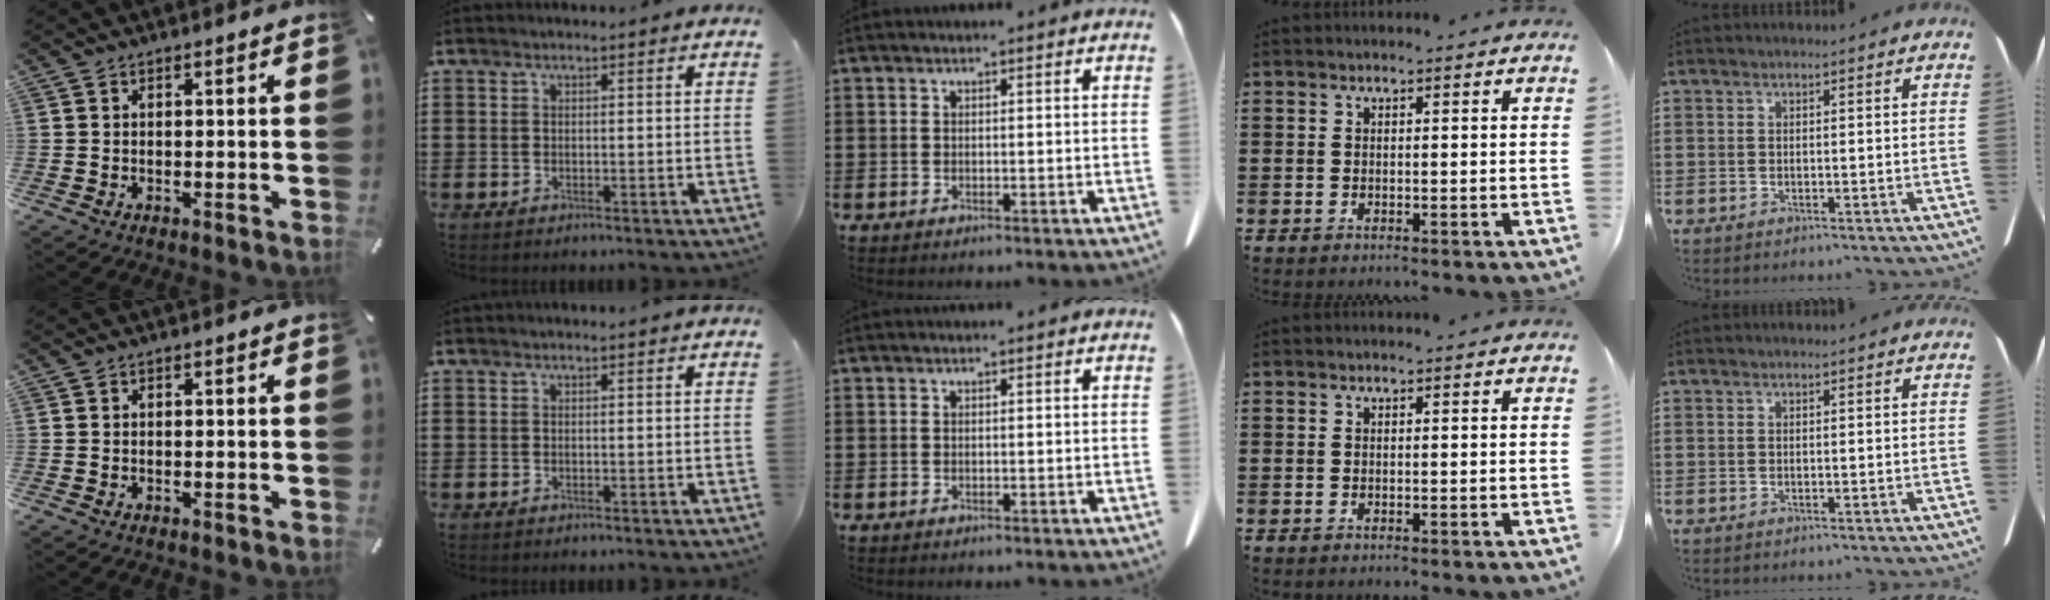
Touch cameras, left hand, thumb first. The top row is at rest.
{}